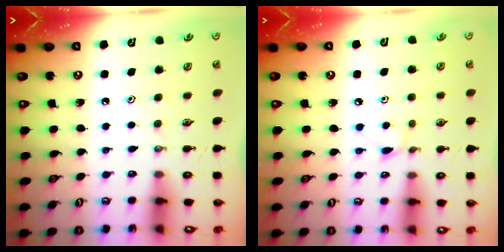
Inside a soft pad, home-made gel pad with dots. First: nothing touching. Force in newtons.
{"total": 4.8, "press": 4.7, "slide": 0.6}